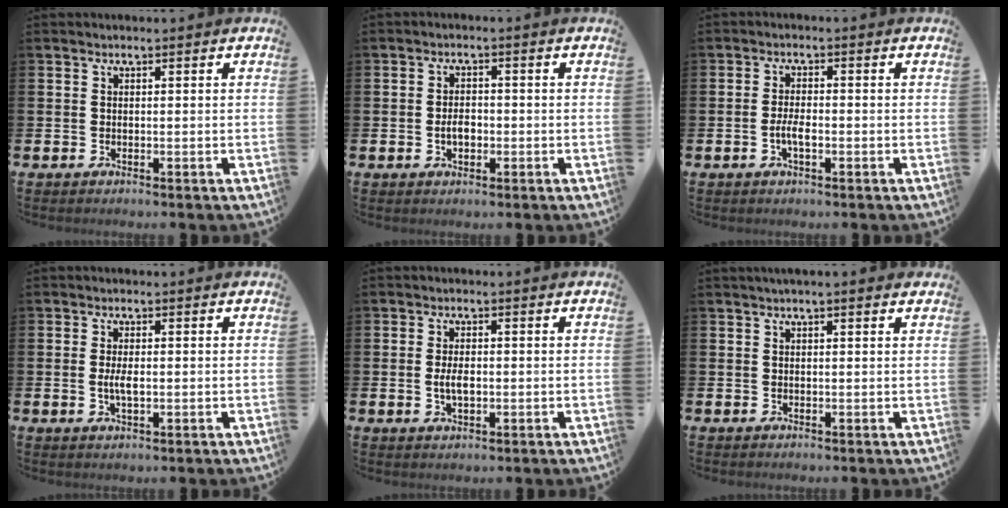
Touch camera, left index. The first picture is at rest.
{"total": 2.6, "force": [-0.5, 1.7, 2.0], "torque": [-0.028, 0.000, -0.012]}
{"total": 2.5, "force": [-0.7, 1.0, 2.2], "torque": [-0.040, 0.004, -0.015]}
{"total": 2.6, "force": [-0.1, 1.1, 2.4], "torque": [-0.045, 0.001, -0.003]}
{"total": 2.9, "force": [-0.1, 1.5, 2.5], "torque": [-0.040, 0.001, -0.006]}
{"total": 1.2, "force": [1.0, 0.0, 0.6], "torque": [-0.012, 0.003, 0.017]}